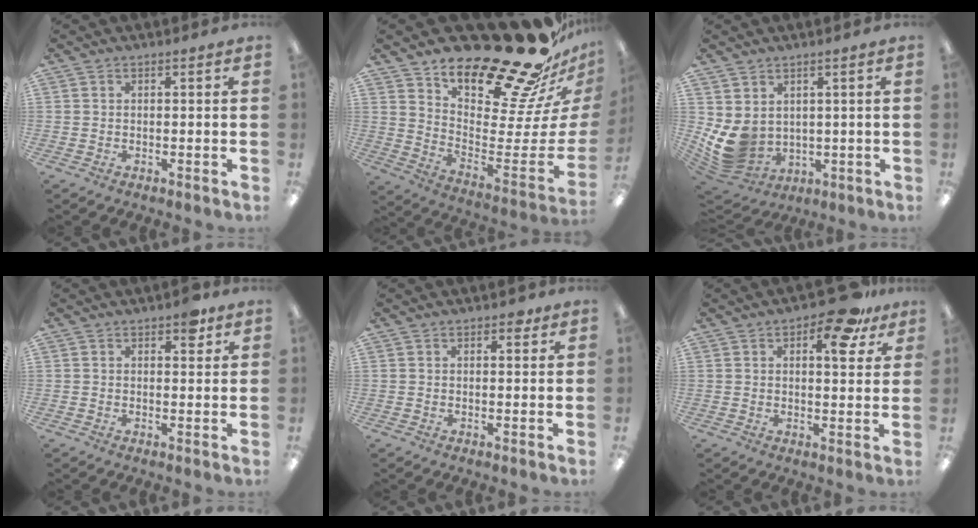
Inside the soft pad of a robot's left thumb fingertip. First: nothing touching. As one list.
[{"total": 24.8, "force": [20.9, 7.2, 11.1], "torque": [-0.132, -0.183, 0.354]}, {"total": 8.9, "force": [1.5, 7.1, 5.1], "torque": [-0.131, -0.026, 0.036]}, {"total": 4.0, "force": [2.0, 2.0, 2.8], "torque": [-0.026, -0.007, 0.029]}, {"total": 2.2, "force": [1.1, 1.2, 1.5], "torque": [-0.007, -0.006, 0.013]}, {"total": 11.9, "force": [6.6, 5.1, 8.4], "torque": [-0.103, -0.030, 0.105]}]